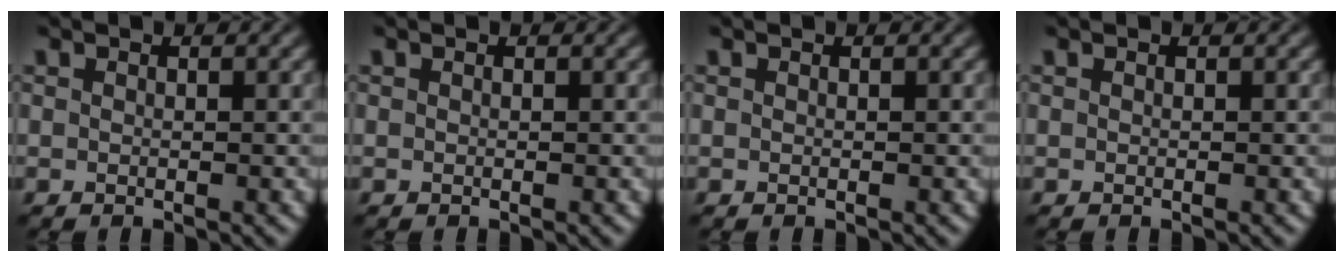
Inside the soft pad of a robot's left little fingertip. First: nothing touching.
{"total": 0.0}
{"total": 0.0}
{"total": 0.0}